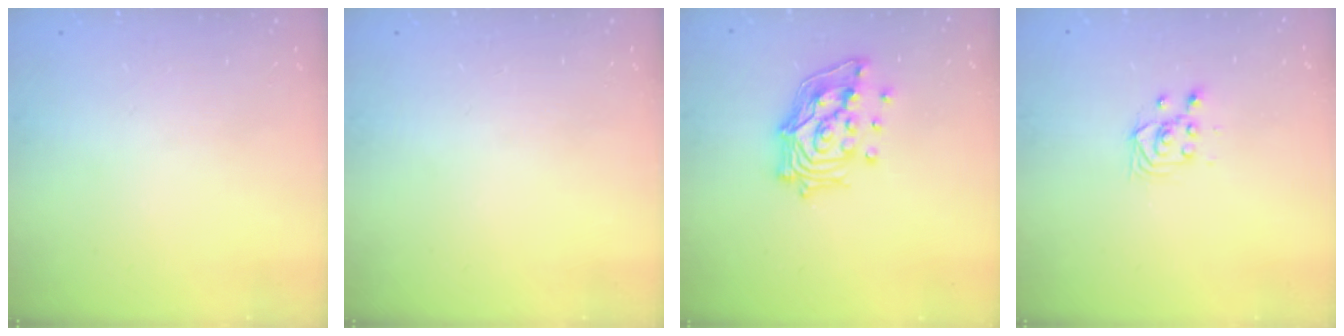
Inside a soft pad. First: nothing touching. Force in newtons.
{"total": 0.0}
{"total": 14.1, "press": 14.0, "slide": 1.7}
{"total": 3.7, "press": 3.4, "slide": 1.6}